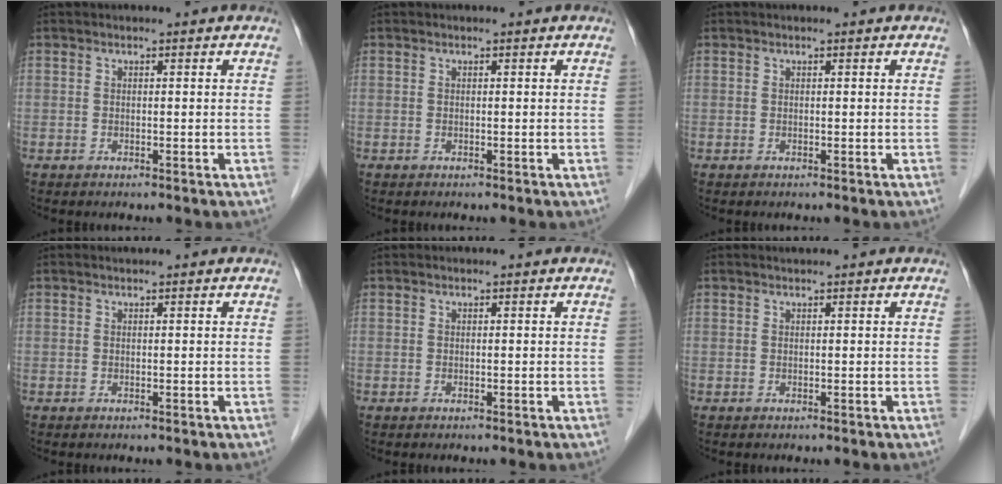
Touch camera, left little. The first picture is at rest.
{"total": 0.0}
{"total": 0.0}
{"total": 0.0}
{"total": 0.0}
{"total": 0.0}